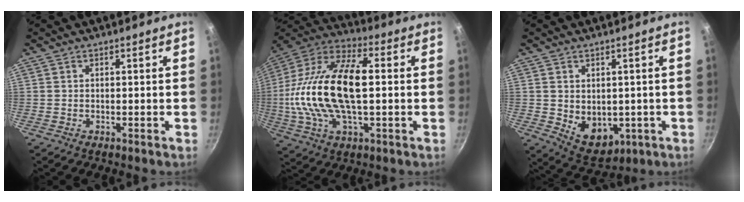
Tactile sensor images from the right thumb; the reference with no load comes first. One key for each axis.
{"total": 23.7, "fx": 0.2, "fy": 11.5, "fz": 20.7, "tx": -0.405, "ty": 0.033, "tz": -0.009}
{"total": 8.3, "fx": -0.6, "fy": 6.1, "fz": 5.6, "tx": -0.060, "ty": -0.013, "tz": 0.016}